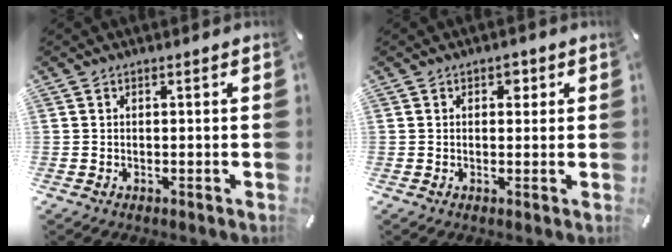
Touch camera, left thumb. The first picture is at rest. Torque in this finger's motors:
{"motor_torque": [0.30, 0.52, 0.32, -0.37, 0.04]}